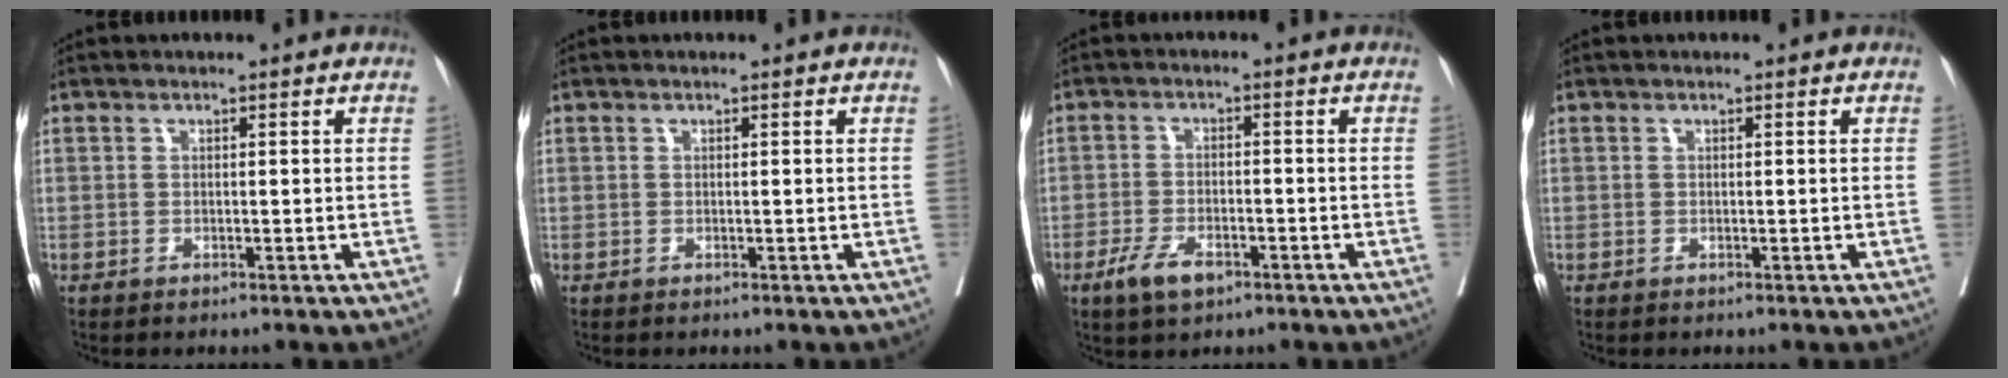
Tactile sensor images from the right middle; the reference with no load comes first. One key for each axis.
{"total": 0.0}
{"total": 5.0, "fx": -3.0, "fy": 2.1, "fz": 3.4, "tx": -0.070, "ty": -0.003, "tz": -0.051}
{"total": 0.0}